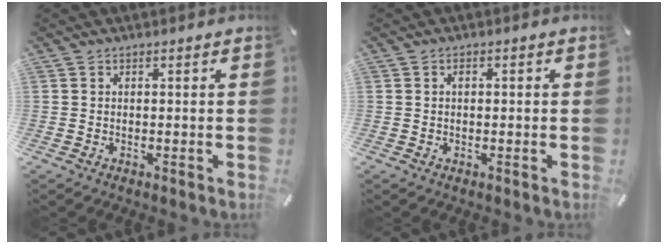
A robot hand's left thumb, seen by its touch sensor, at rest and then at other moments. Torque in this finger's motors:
{"motor_torque": [-0.01, -0.32, -0.01, 0.05, 0.00]}